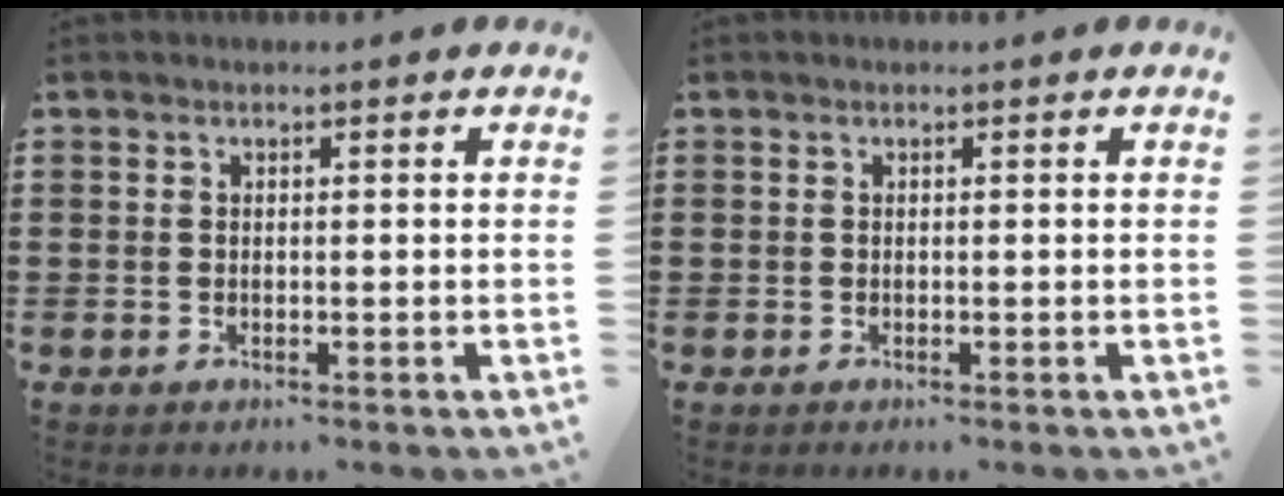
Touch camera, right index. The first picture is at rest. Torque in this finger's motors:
{"motor_torque": [0.08, 0.09, -0.02, -0.01]}